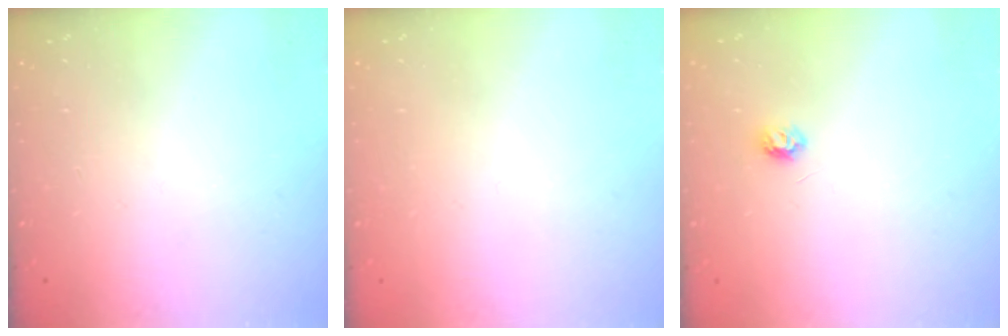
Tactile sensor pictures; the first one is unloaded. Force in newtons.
{"total": 0.7, "press": 0.7, "slide": 0.1}
{"total": 4.3, "press": 4.3, "slide": 0.5}